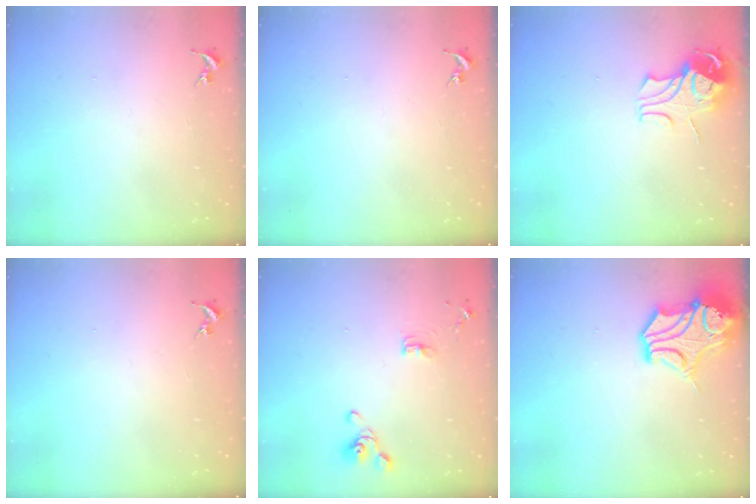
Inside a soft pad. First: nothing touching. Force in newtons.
{"total": 0.0}
{"total": 9.0, "press": 8.9, "slide": 1.3}
{"total": 0.0}
{"total": 8.8, "press": 8.5, "slide": 2.0}
{"total": 14.6, "press": 14.5, "slide": 2.0}